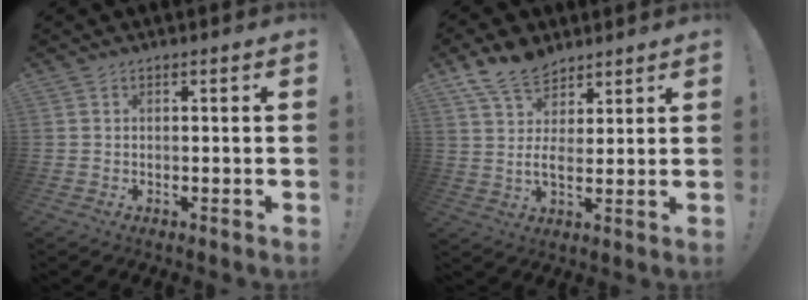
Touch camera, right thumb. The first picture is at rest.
{"total": 9.7, "force": [5.9, 5.2, 5.7], "torque": [-0.108, -0.024, 0.116]}